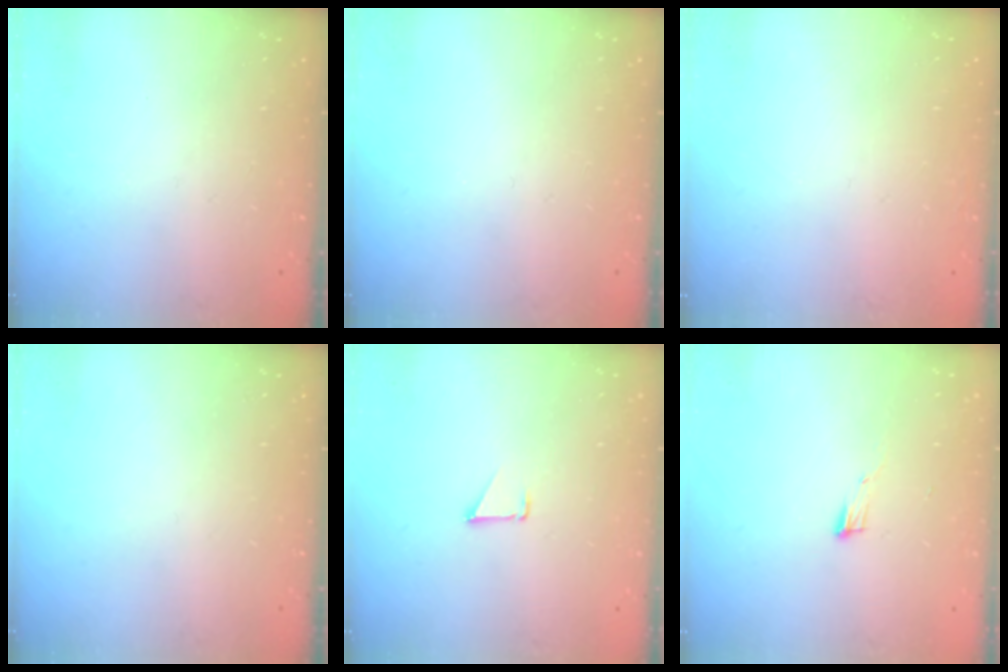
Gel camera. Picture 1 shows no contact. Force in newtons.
{"total": 0.0}
{"total": 1.6, "press": 1.6, "slide": 0.1}
{"total": 0.0}
{"total": 0.9, "press": 0.9, "slide": 0.1}
{"total": 5.1, "press": 4.9, "slide": 1.1}